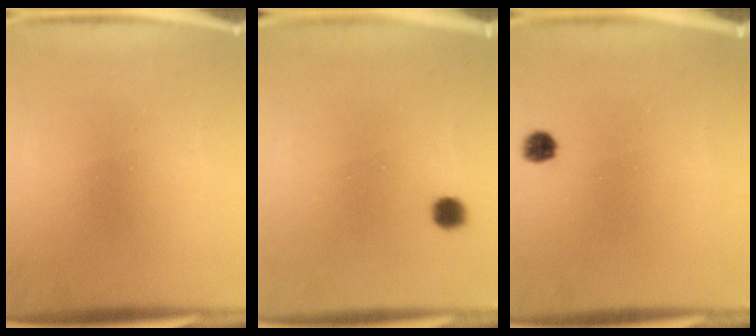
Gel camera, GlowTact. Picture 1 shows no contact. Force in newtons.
{"total": 2.6}
{"total": 2.2}